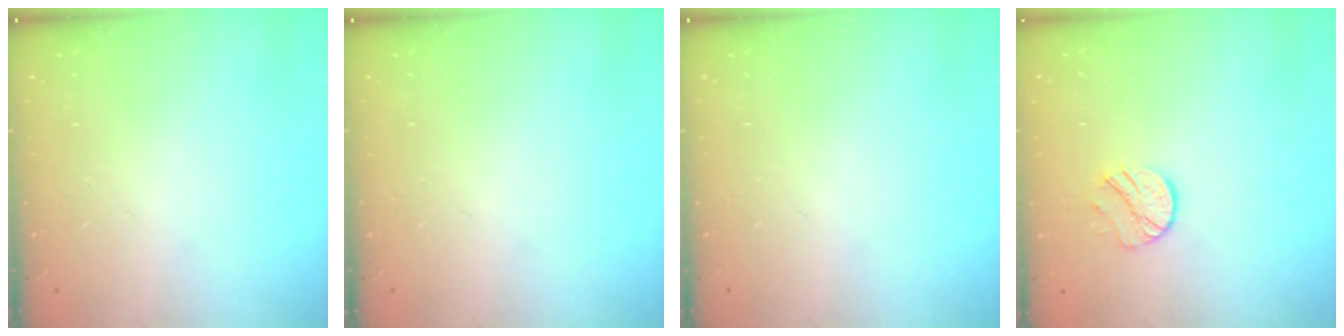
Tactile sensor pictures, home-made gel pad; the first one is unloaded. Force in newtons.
{"total": 0.0}
{"total": 0.0}
{"total": 8.3, "press": 8.3, "slide": 0.8}